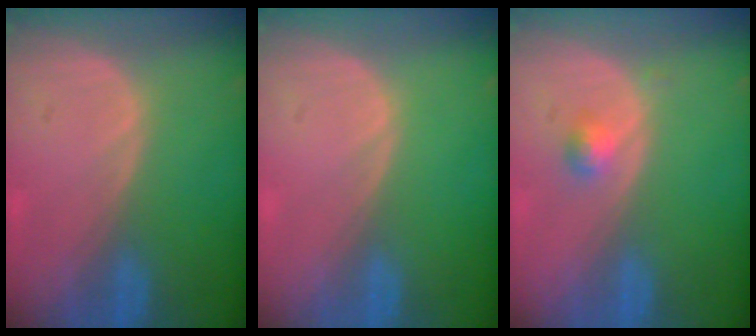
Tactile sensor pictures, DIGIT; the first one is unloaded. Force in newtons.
{"total": 0.0}
{"total": 2.0, "press": 1.8, "slide": 0.8}